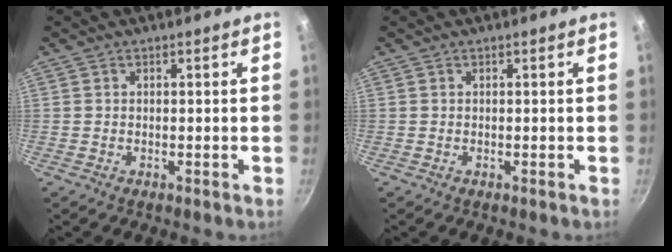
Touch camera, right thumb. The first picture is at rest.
{"total": 0.0}